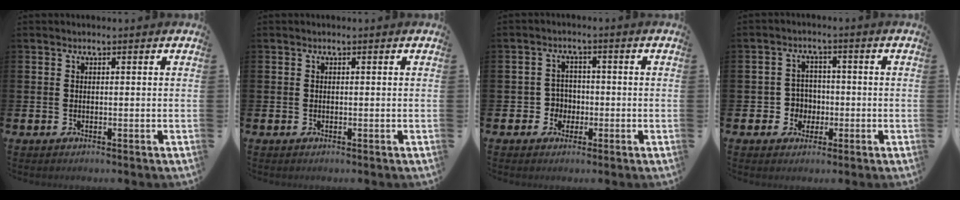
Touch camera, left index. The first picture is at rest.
{"total": 0.0}
{"total": 3.1, "force": [-1.1, 2.9, 0.5], "torque": [-0.016, 0.004, -0.029]}
{"total": 3.8, "force": [-0.8, 3.7, 0.6], "torque": [-0.020, 0.003, -0.022]}